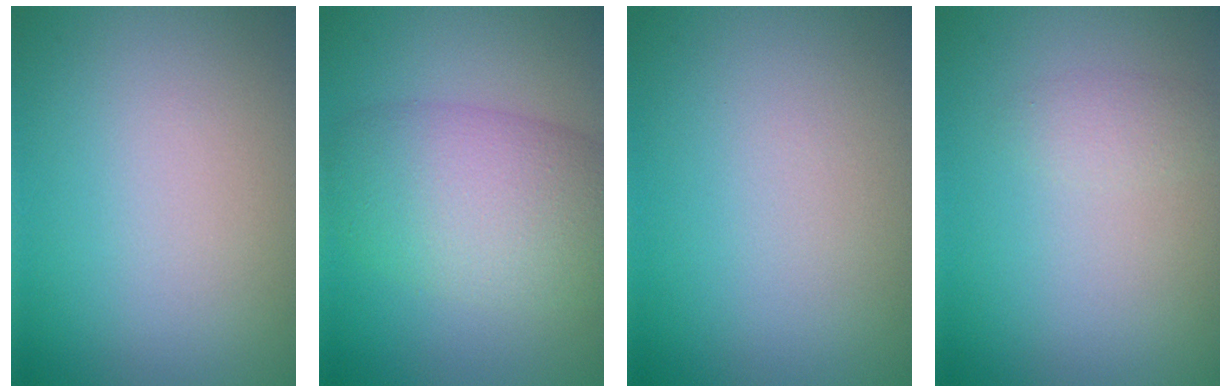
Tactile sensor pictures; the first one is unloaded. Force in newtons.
{"total": 7.6, "press": 7.6, "slide": 0.2}
{"total": 0.0}
{"total": 1.0, "press": 1.0, "slide": 0.0}